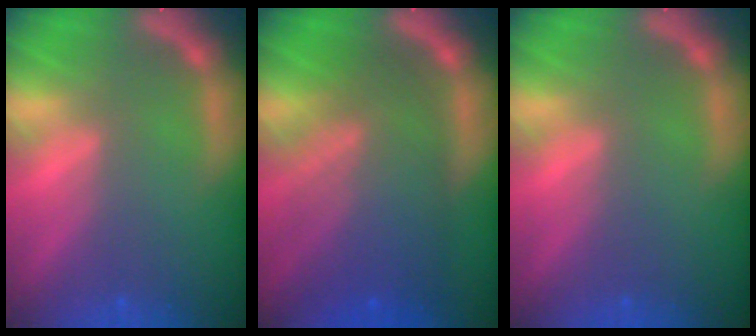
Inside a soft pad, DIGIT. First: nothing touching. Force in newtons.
{"total": 9.5}
{"total": 0.0}